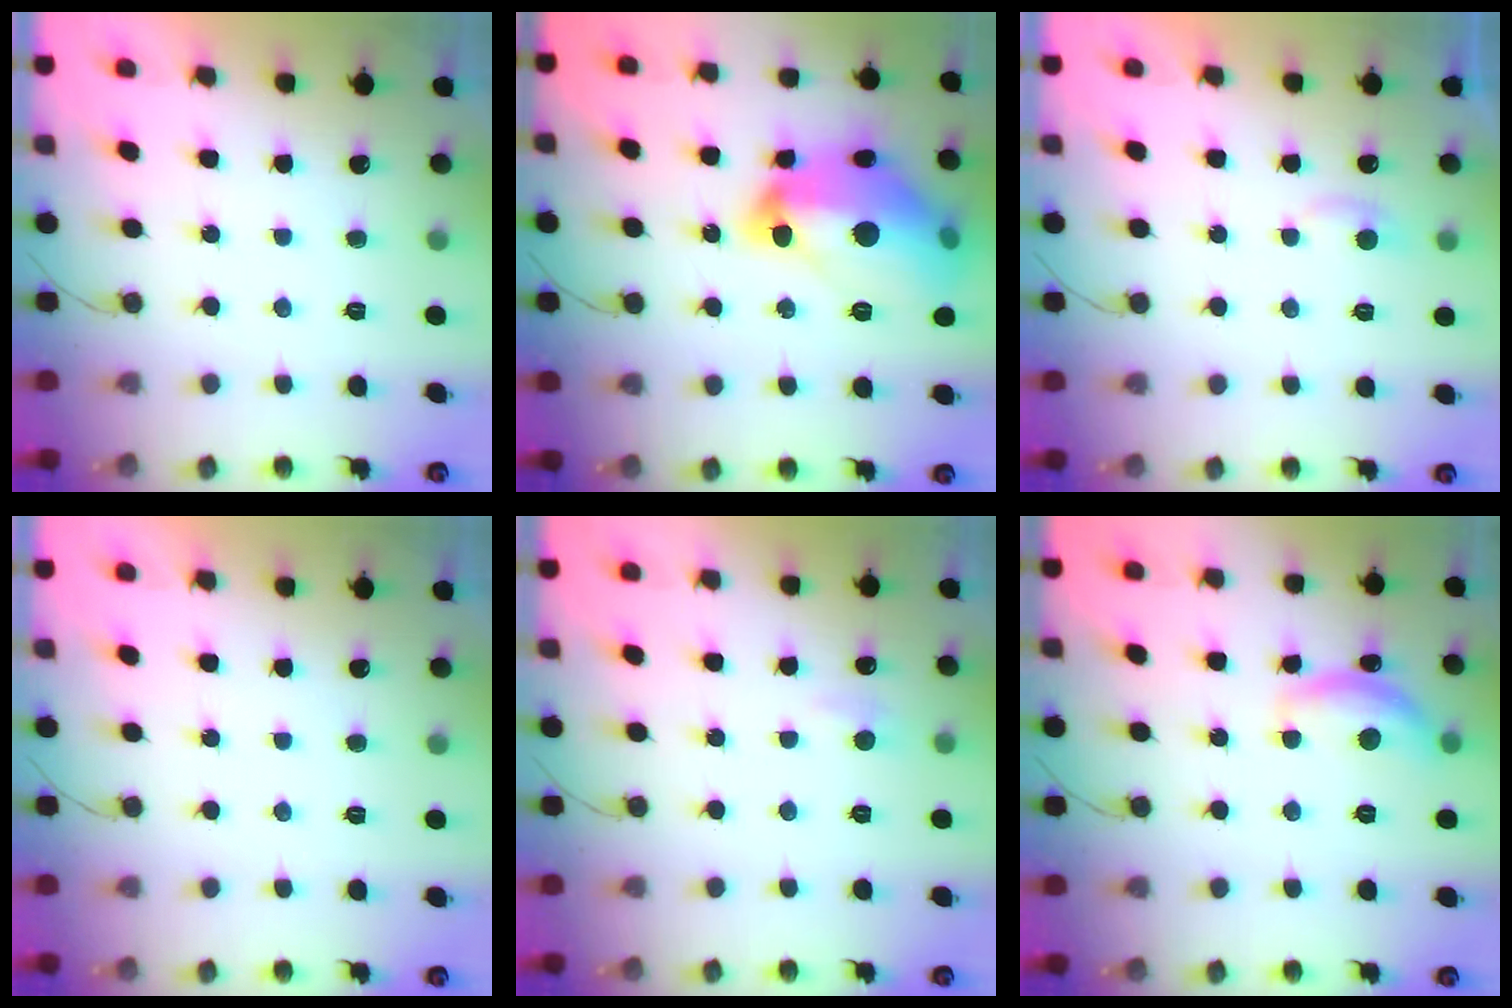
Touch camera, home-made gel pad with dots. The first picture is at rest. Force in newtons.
{"total": 22.6, "press": 22.5, "slide": 1.8}
{"total": 3.7, "press": 3.7, "slide": 0.5}
{"total": 0.0}
{"total": 5.2, "press": 5.2, "slide": 0.6}
{"total": 12.0, "press": 11.9, "slide": 0.6}